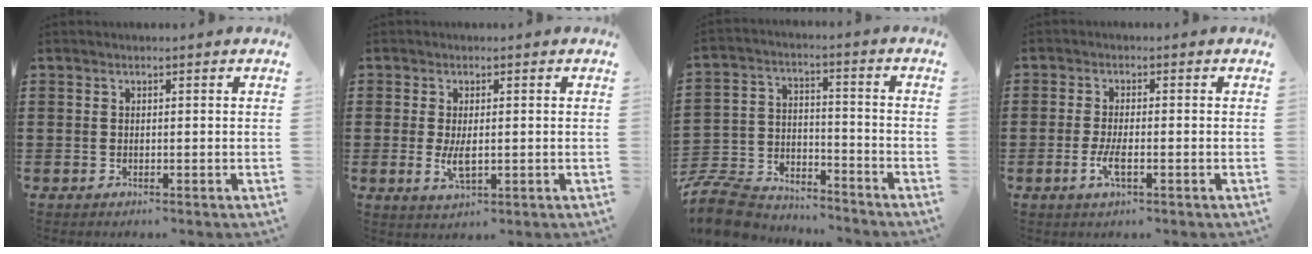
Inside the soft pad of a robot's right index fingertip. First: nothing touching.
{"total": 3.5, "force": [-0.2, 1.3, 3.2], "torque": [-0.073, -0.004, -0.008]}
{"total": 9.9, "force": [-9.2, 2.8, 2.2], "torque": [-0.065, 0.019, -0.187]}
{"total": 3.4, "force": [-1.3, 0.7, 3.1], "torque": [-0.071, -0.007, -0.029]}